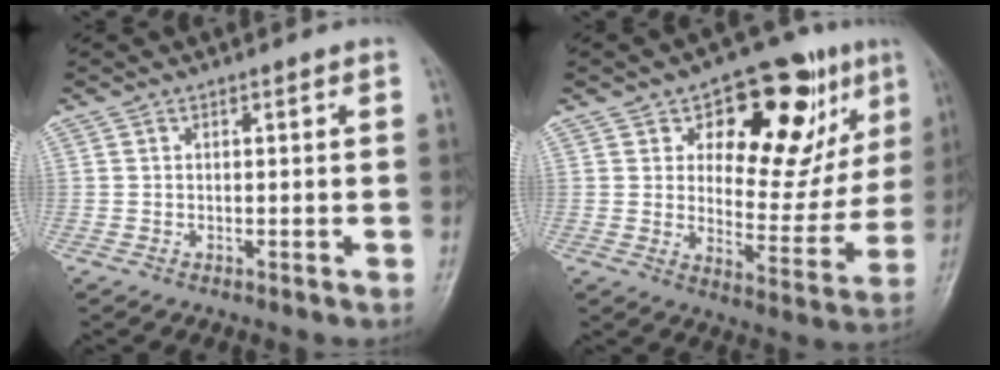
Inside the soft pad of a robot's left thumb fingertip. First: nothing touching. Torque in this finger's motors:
{"motor_torque": [0.07, 0.58, 0.84, -0.36, 0.25]}